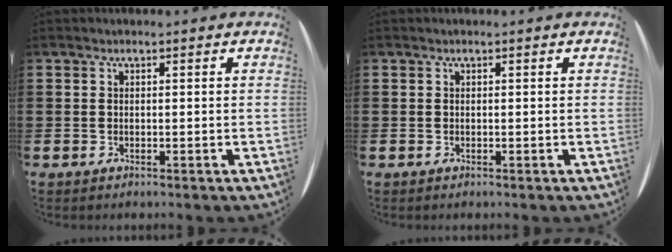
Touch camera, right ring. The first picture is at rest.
{"total": 0.0}